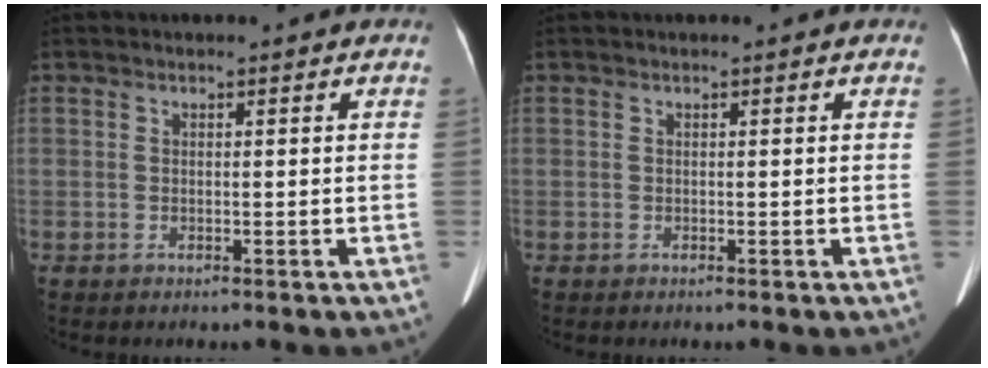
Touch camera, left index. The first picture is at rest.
{"total": 0.0}